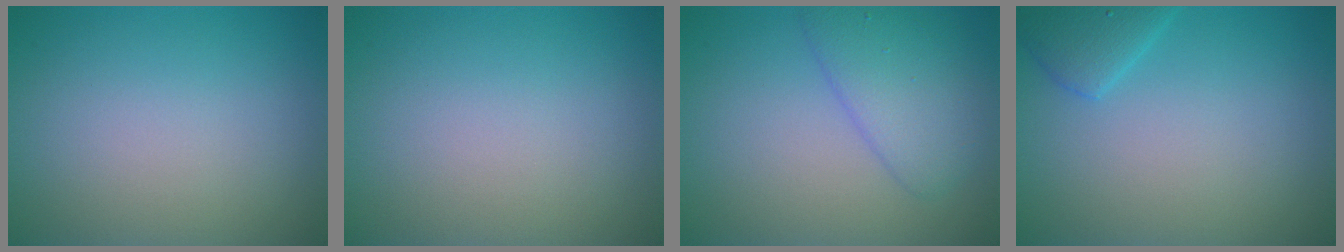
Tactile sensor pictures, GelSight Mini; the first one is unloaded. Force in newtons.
{"total": 0.0}
{"total": 3.7, "press": 3.7, "slide": 0.1}
{"total": 2.2, "press": 2.2, "slide": 0.3}